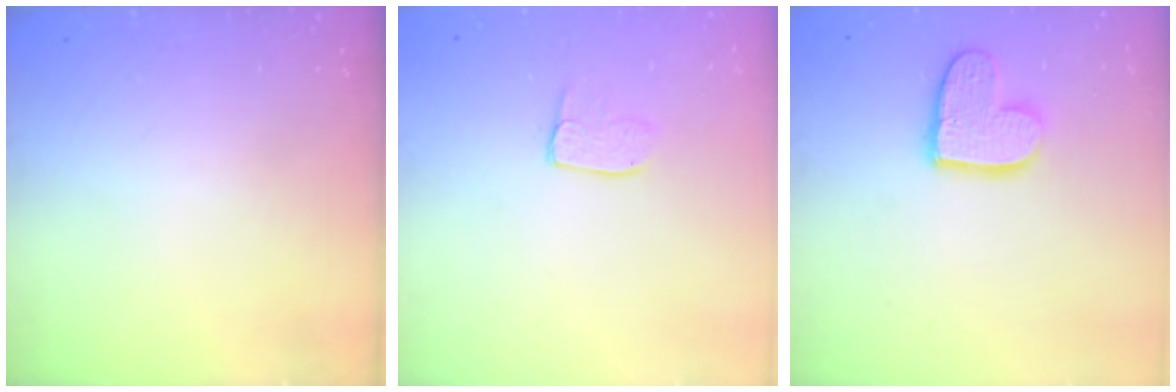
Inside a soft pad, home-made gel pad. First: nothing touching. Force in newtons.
{"total": 5.3, "press": 5.3, "slide": 0.4}
{"total": 12.1, "press": 12.0, "slide": 0.9}